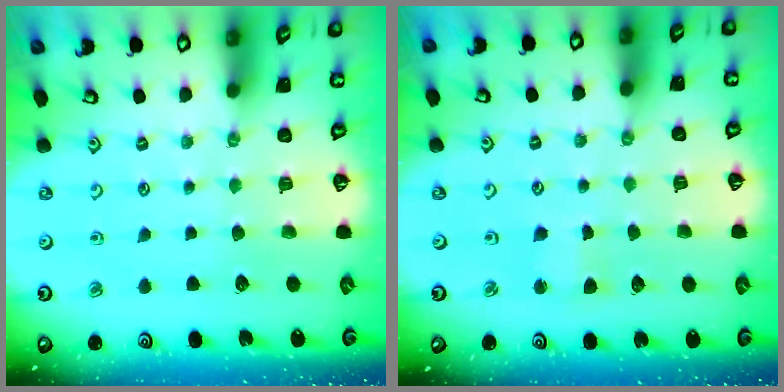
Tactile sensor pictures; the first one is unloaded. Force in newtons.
{"total": 2.5, "press": 2.4, "slide": 0.4}